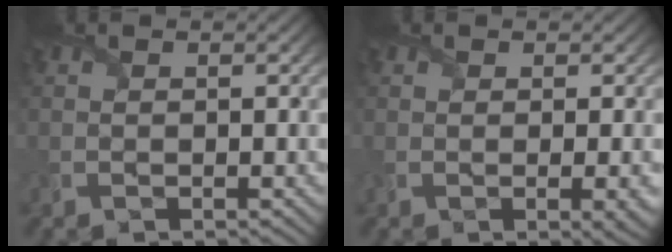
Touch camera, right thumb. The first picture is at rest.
{"total": 2.6, "force": [-0.5, 0.4, 2.6], "torque": [-0.039, -0.003, -0.009]}